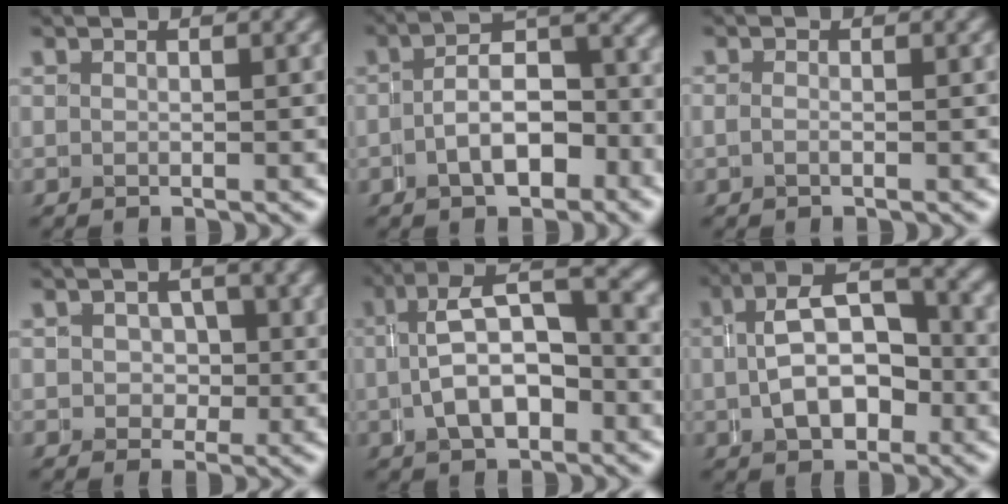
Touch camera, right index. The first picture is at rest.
{"total": 5.3, "force": [-2.0, 2.3, 4.4], "torque": [-0.053, 0.003, -0.032]}
{"total": 0.5, "force": [-0.2, 0.2, 0.4], "torque": [-0.003, 0.010, -0.010]}
{"total": 2.2, "force": [0.5, 2.0, 0.8], "torque": [0.004, 0.011, 0.000]}
{"total": 5.7, "force": [0.1, 2.3, 5.2], "torque": [-0.085, 0.010, 0.003]}
{"total": 6.2, "force": [0.0, 3.3, 5.3], "torque": [-0.076, 0.007, 0.001]}